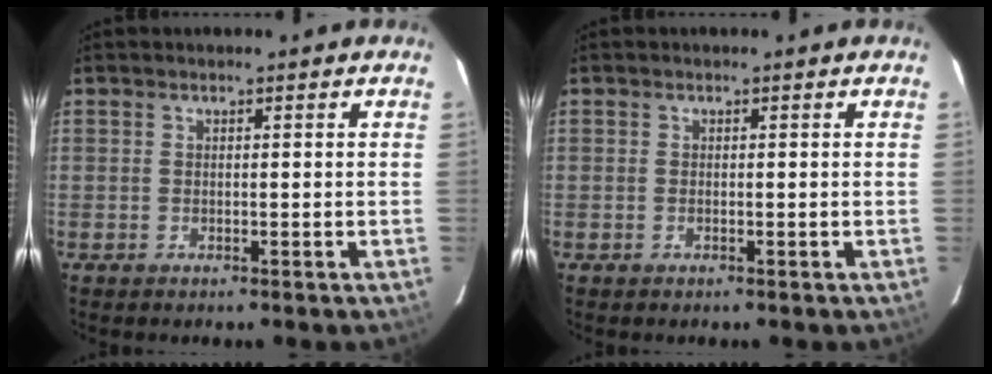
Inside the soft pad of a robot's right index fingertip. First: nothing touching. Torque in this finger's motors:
{"motor_torque": [0.07, 0.01, 0.04, 0.01]}